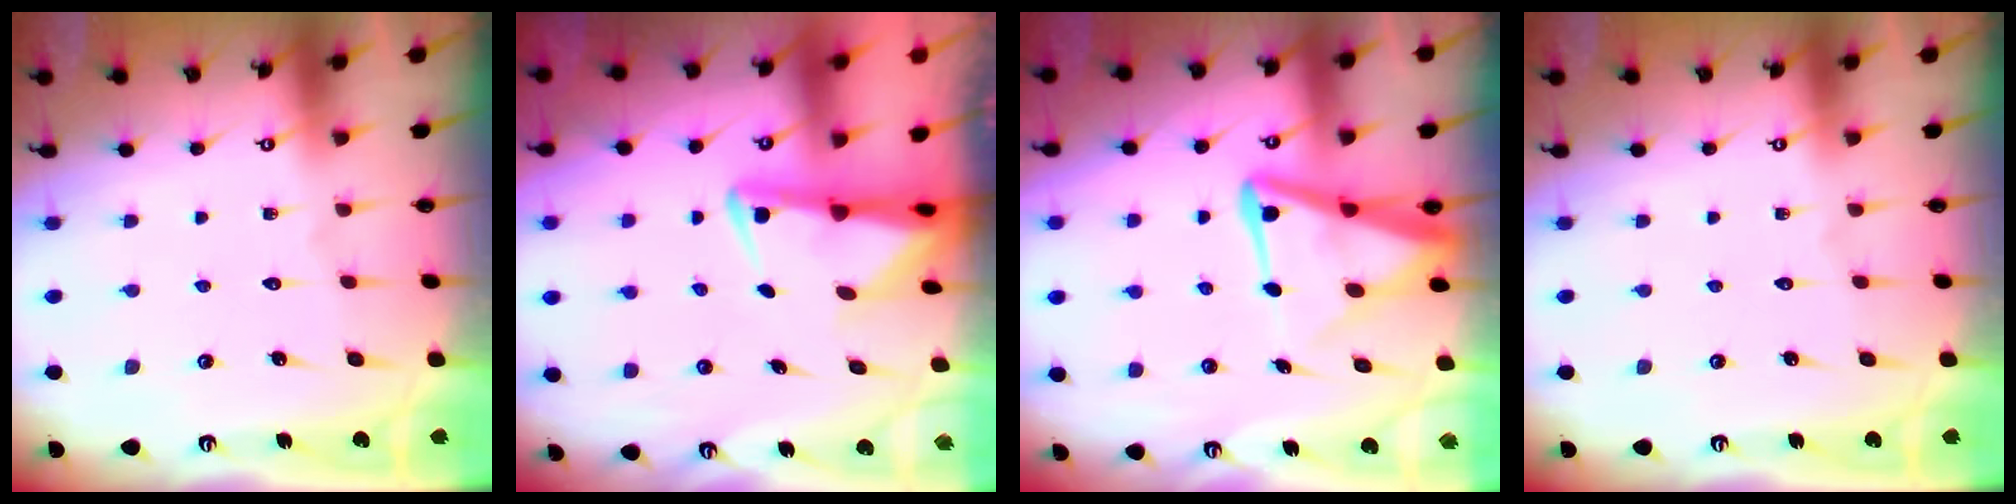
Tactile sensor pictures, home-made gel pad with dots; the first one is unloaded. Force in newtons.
{"total": 4.0, "press": 4.0, "slide": 0.6}
{"total": 9.1, "press": 9.1, "slide": 1.0}
{"total": 0.0}